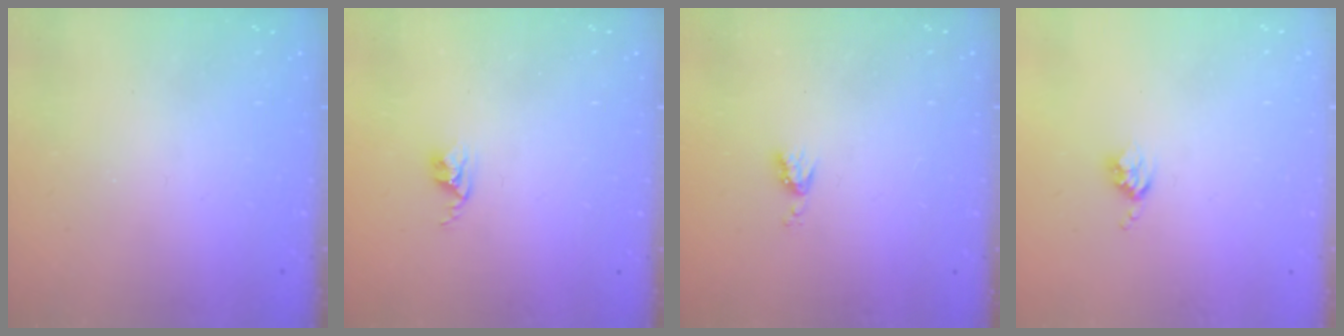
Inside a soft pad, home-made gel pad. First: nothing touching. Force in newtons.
{"total": 2.6, "press": 2.6, "slide": 0.4}
{"total": 4.3, "press": 4.3, "slide": 0.5}
{"total": 3.3, "press": 3.3, "slide": 0.4}